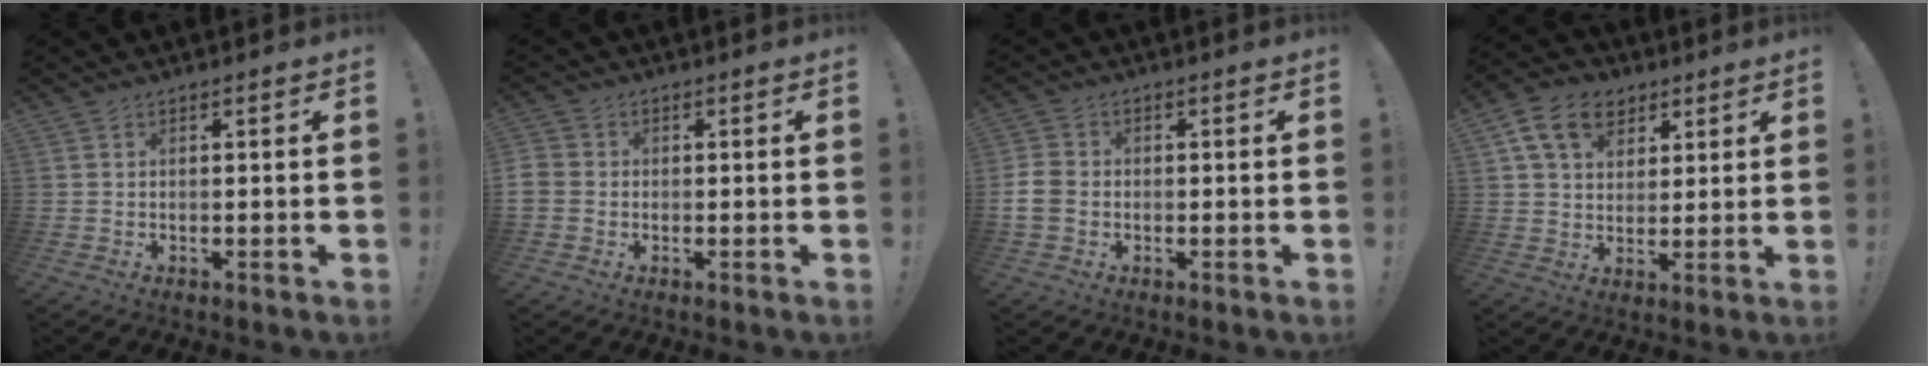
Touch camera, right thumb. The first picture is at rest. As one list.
[{"total": 3.6, "force": [-0.9, 3.3, 1.3], "torque": [-0.037, 0.008, -0.018]}, {"total": 6.5, "force": [-1.2, 5.1, 3.8], "torque": [-0.081, 0.007, -0.020]}, {"total": 12.9, "force": [6.2, 9.3, 6.4], "torque": [-0.097, -0.020, 0.120]}]